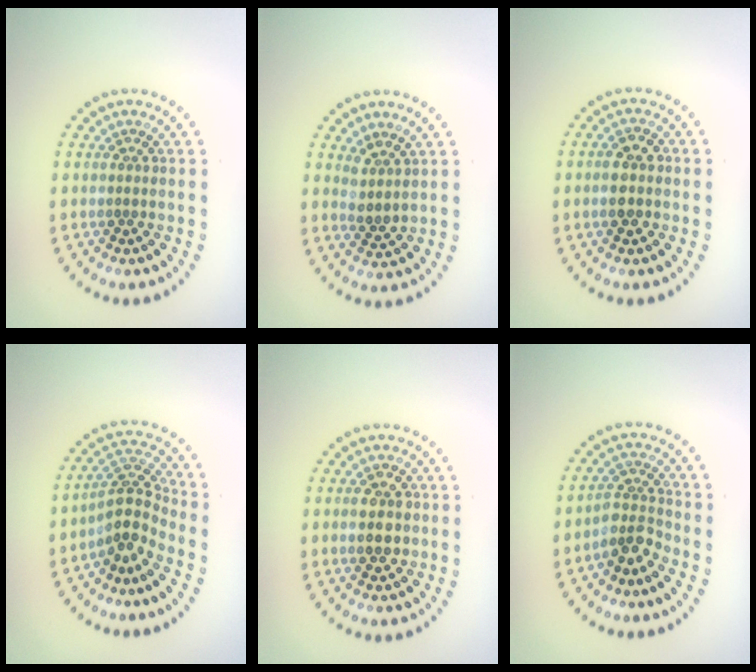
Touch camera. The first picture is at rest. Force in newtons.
{"total": 1.8, "press": 1.4, "slide": 1.2}
{"total": 2.3, "press": 2.3, "slide": 0.0}
{"total": 3.5, "press": 2.8, "slide": 2.2}
{"total": 2.7, "press": 2.7, "slide": 0.1}
{"total": 2.9, "press": 2.1, "slide": 2.0}